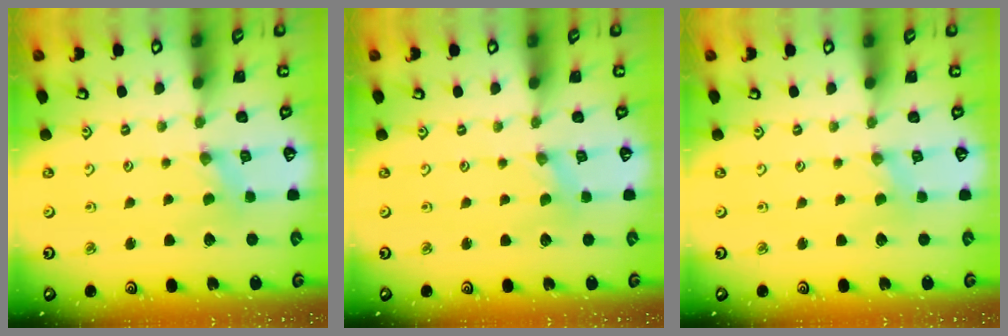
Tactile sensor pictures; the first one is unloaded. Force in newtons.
{"total": 0.0}
{"total": 0.0}